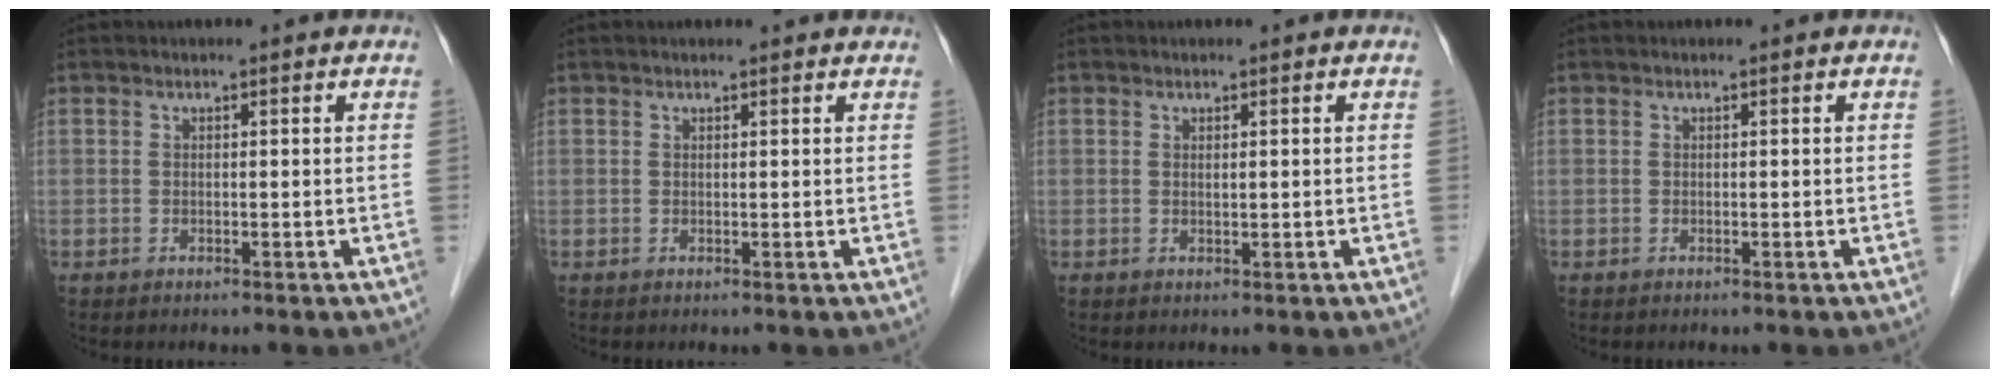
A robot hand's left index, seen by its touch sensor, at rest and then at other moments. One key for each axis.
{"total": 1.7, "fx": 1.6, "fy": 0.2, "fz": 0.6, "tx": -0.009, "ty": 0.010, "tz": 0.013}
{"total": 0.6, "fx": 0.1, "fy": 0.1, "fz": 0.6, "tx": -0.012, "ty": -0.003, "tz": 0.005}
{"total": 0.0}